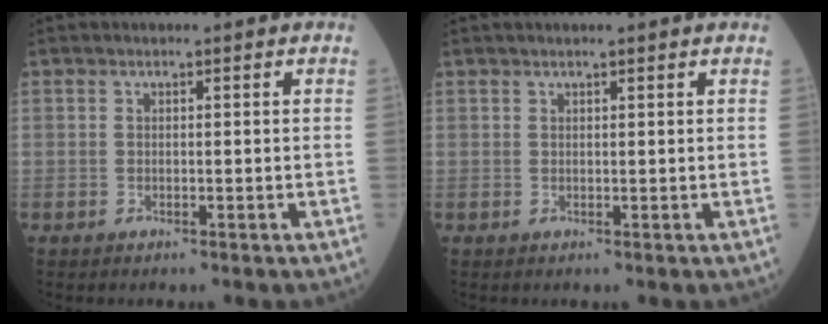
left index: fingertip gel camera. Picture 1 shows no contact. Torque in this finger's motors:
{"motor_torque": [-0.09, 0.12, -0.05, -0.01]}